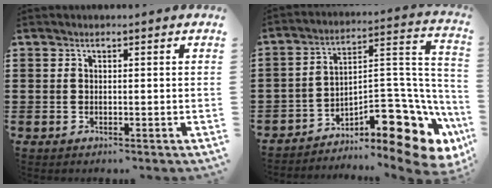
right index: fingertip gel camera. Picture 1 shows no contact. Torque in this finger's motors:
{"motor_torque": [1.62, -0.52, 0.66, 0.08]}